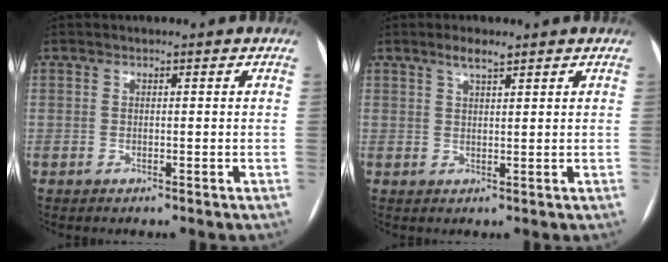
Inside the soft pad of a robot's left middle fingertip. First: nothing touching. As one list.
[{"total": 2.6, "force": [1.9, 0.3, 1.7], "torque": [-0.038, 0.004, 0.037]}]